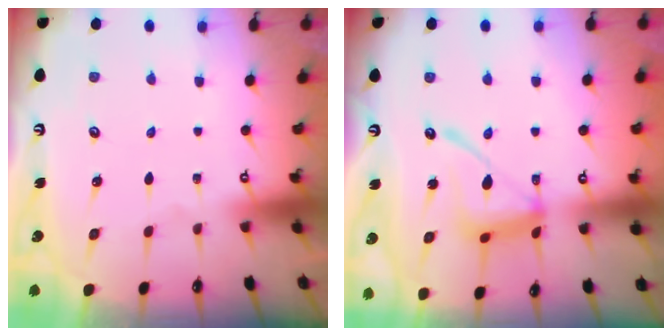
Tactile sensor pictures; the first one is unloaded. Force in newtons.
{"total": 14.5, "press": 14.4, "slide": 1.3}